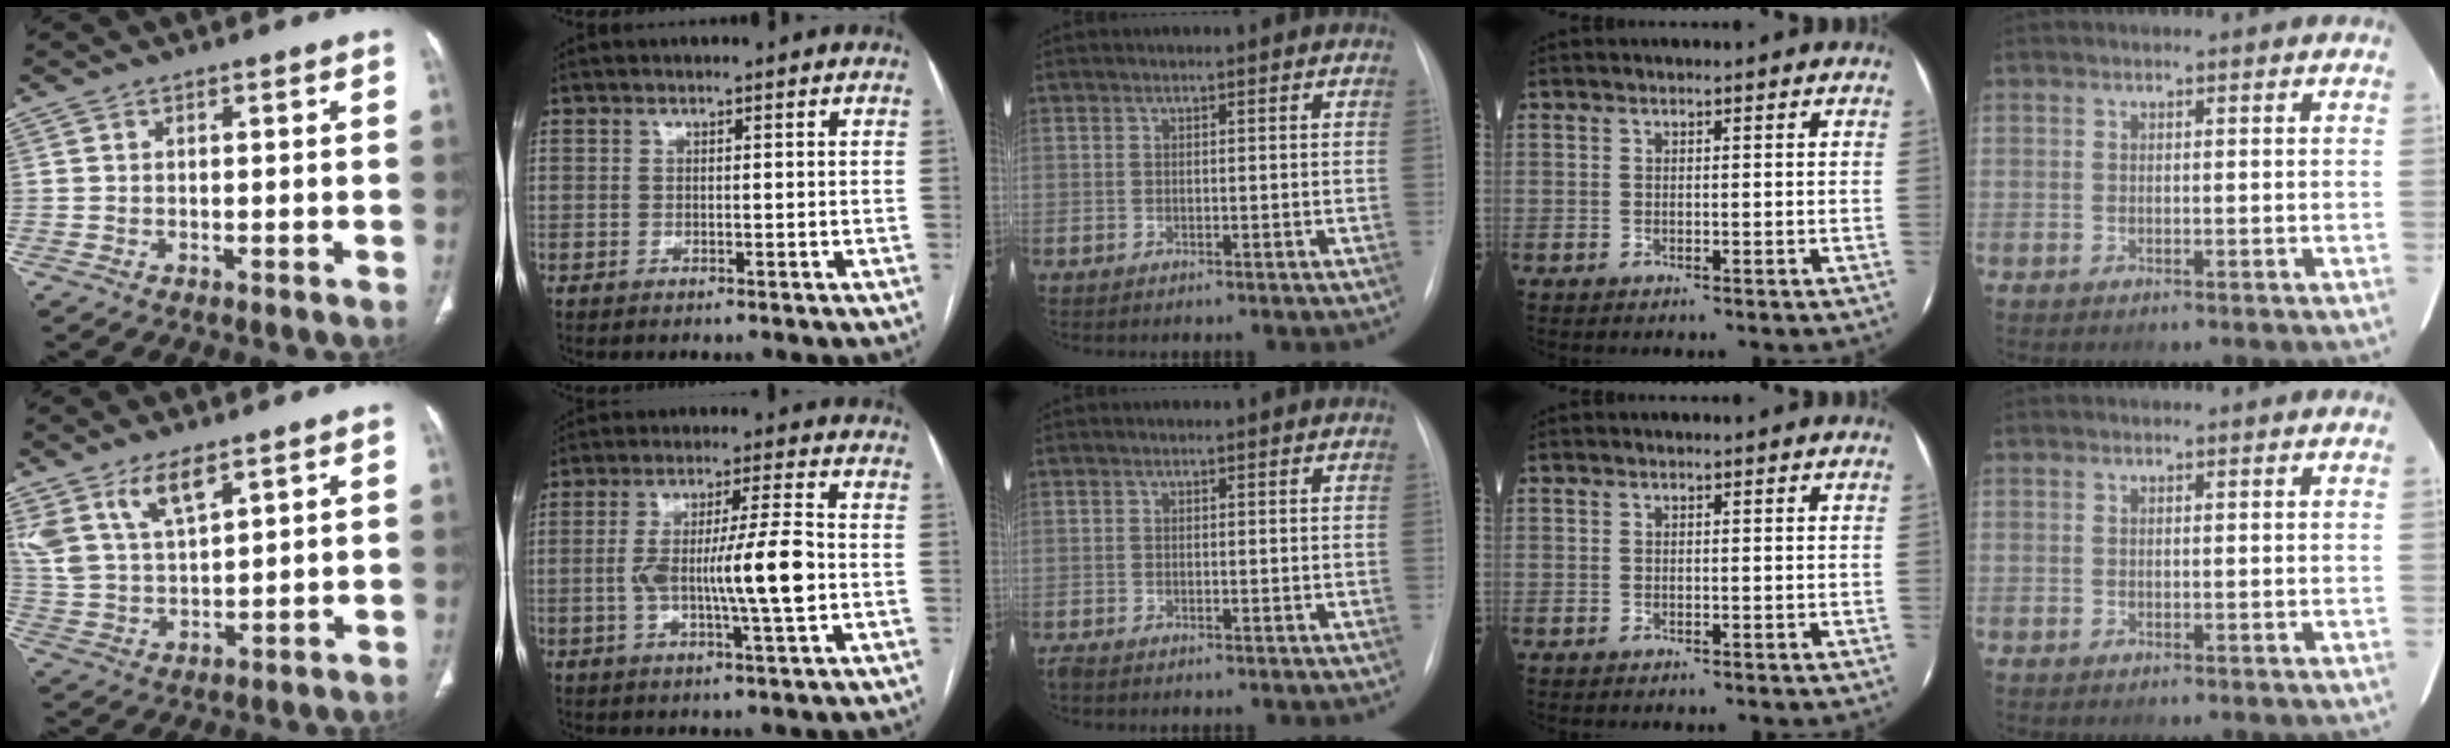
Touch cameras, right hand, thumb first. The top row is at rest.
{"thumb": {"total": 9.6, "force": [6.1, 3.7, 6.4], "torque": [-0.125, -0.024, 0.133]}, "index": {"total": 11.1, "force": [-1.5, 0.5, 11.0], "torque": [-0.195, 0.006, -0.028]}, "middle": {"total": 1.0, "force": [-0.9, 0.3, 0.5], "torque": [-0.013, -0.004, -0.015]}}